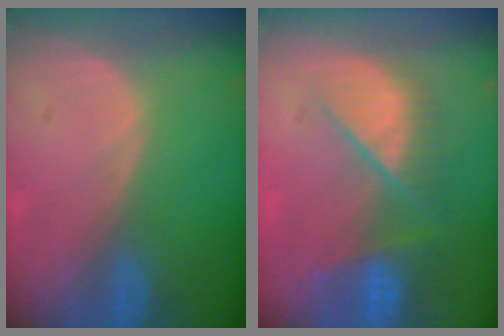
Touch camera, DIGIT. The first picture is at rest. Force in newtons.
{"total": 9.6, "press": 8.2, "slide": 5.1}